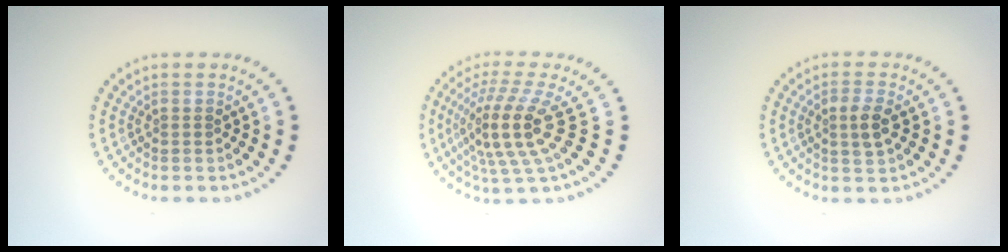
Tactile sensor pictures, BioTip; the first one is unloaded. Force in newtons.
{"total": 5.3, "press": 4.0, "slide": 3.4}
{"total": 2.3, "press": 2.2, "slide": 0.5}